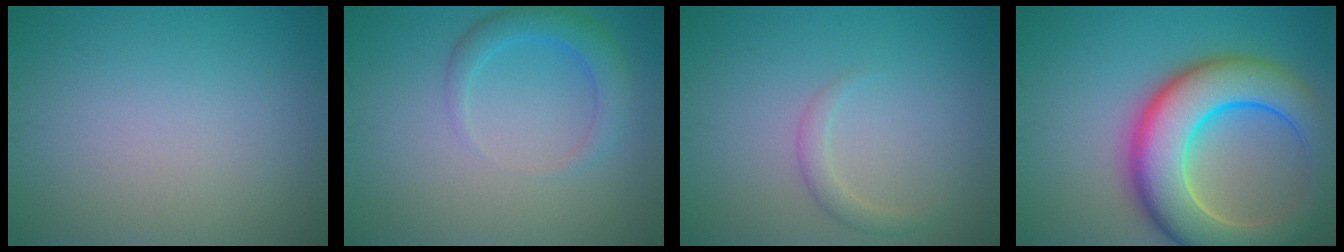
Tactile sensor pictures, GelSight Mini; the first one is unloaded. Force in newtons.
{"total": 2.9, "press": 2.9, "slide": 0.2}
{"total": 1.5, "press": 1.5, "slide": 0.0}
{"total": 11.7, "press": 11.7, "slide": 0.4}